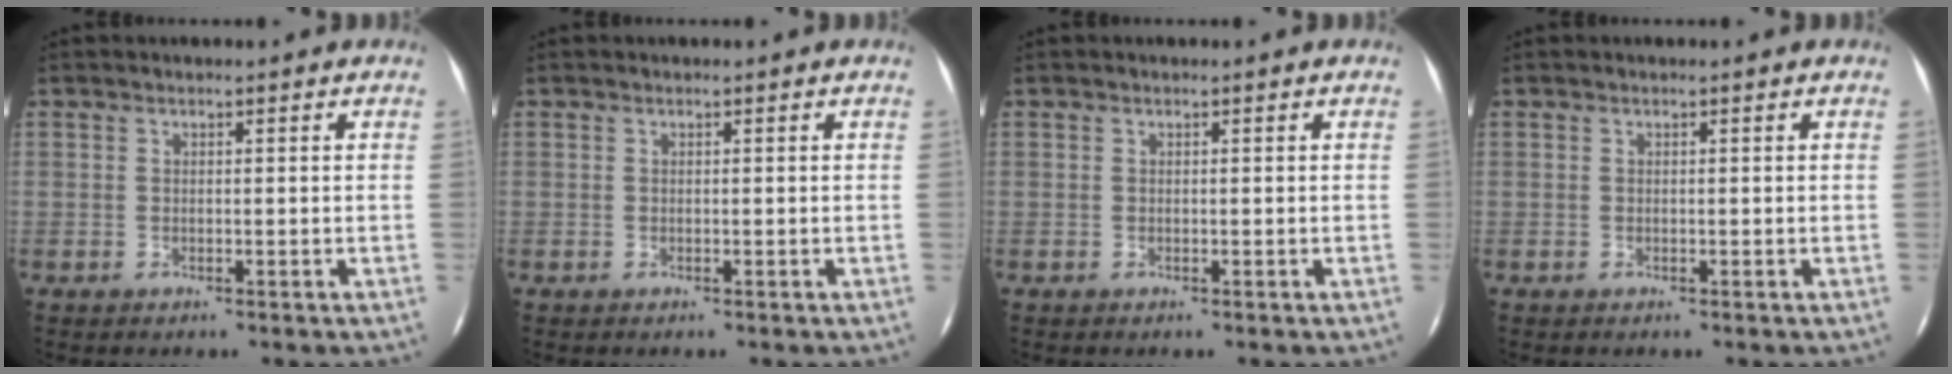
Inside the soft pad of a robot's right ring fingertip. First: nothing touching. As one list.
[{"total": 0.0}, {"total": 0.0}, {"total": 0.0}]